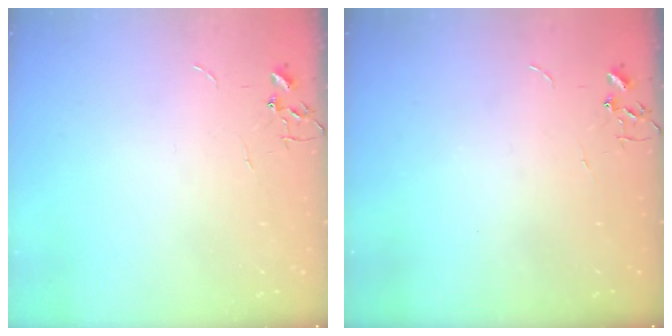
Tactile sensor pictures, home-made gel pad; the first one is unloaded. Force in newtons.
{"total": 0.0}